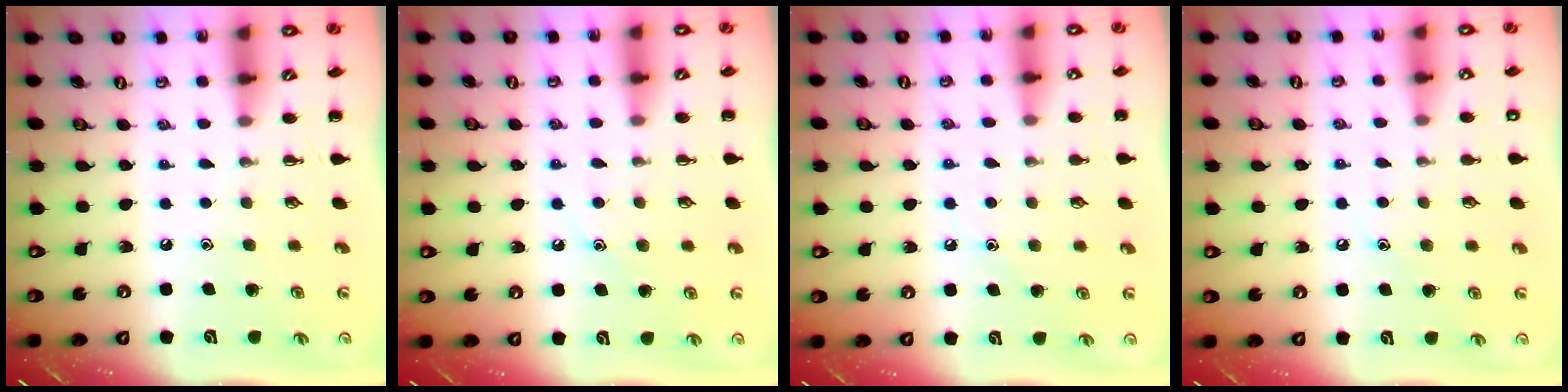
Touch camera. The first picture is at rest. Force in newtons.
{"total": 7.0, "press": 6.8, "slide": 1.3}
{"total": 7.9, "press": 7.6, "slide": 2.0}
{"total": 7.0, "press": 6.8, "slide": 1.5}